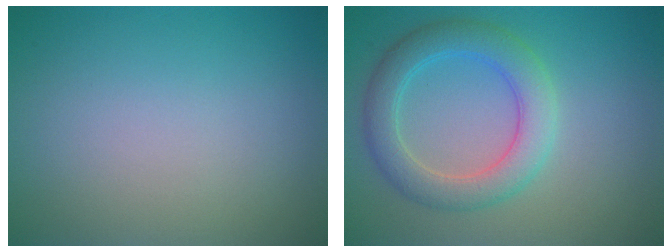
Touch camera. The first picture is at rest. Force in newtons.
{"total": 4.6, "press": 4.6, "slide": 0.1}